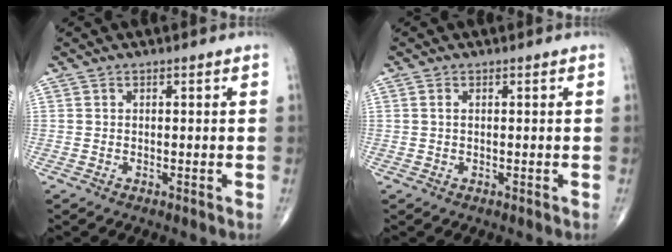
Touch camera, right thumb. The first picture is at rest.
{"total": 0.7, "force": [0.2, 0.2, 0.6], "torque": [-0.017, 0.003, 0.004]}